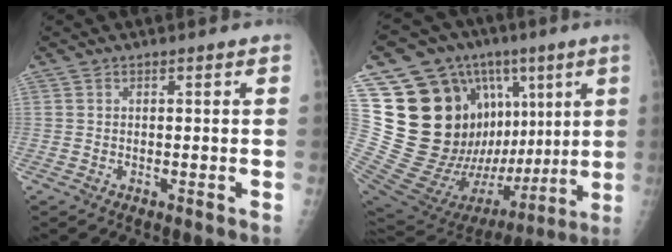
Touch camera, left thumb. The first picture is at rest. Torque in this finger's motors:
{"motor_torque": [1.95, 3.05, 0.09, -0.35, 0.09]}